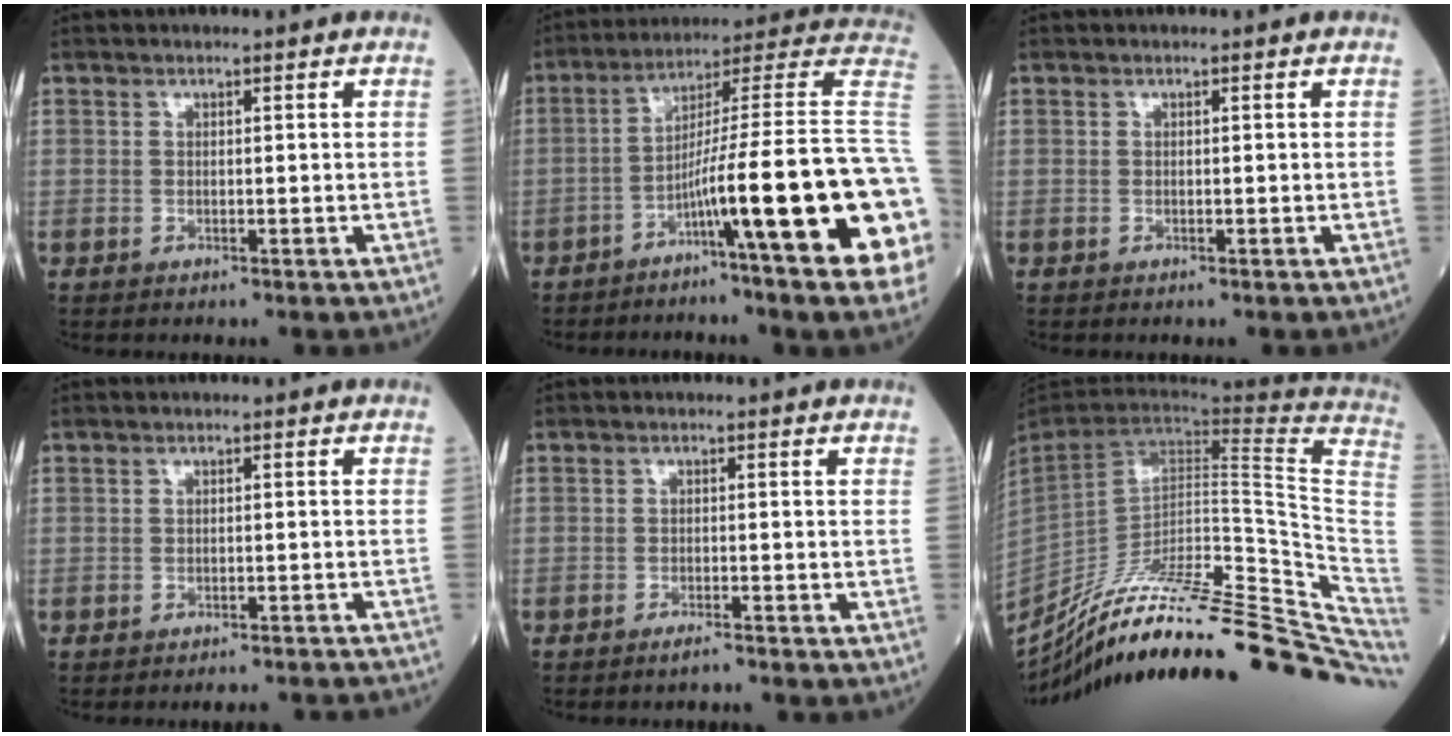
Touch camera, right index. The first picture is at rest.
{"total": 23.6, "force": [-6.9, -0.7, 22.6], "torque": [-0.257, 0.005, -0.116]}
{"total": 0.0}
{"total": 6.4, "force": [-6.1, 1.1, 1.4], "torque": [-0.008, 0.002, -0.063]}
{"total": 1.6, "force": [-1.5, -0.1, 0.6], "torque": [-0.014, -0.001, -0.021]}
{"total": 35.6, "force": [-28.3, 5.4, 20.9], "torque": [-0.230, -0.036, -0.402]}